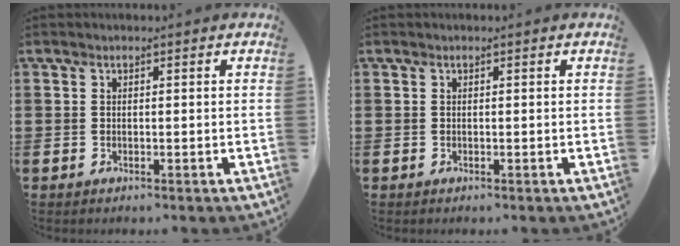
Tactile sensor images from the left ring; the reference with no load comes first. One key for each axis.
{"total": 0.0}